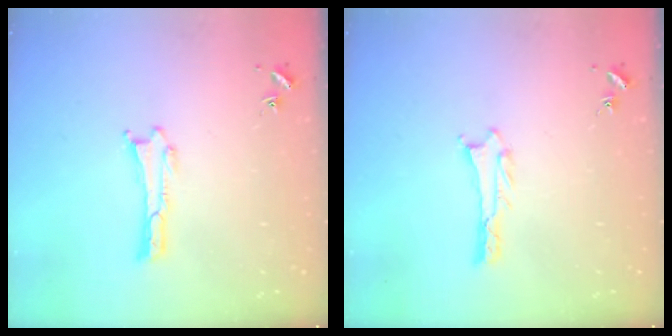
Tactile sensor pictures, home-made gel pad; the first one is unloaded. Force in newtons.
{"total": 0.8, "press": 0.8, "slide": 0.1}